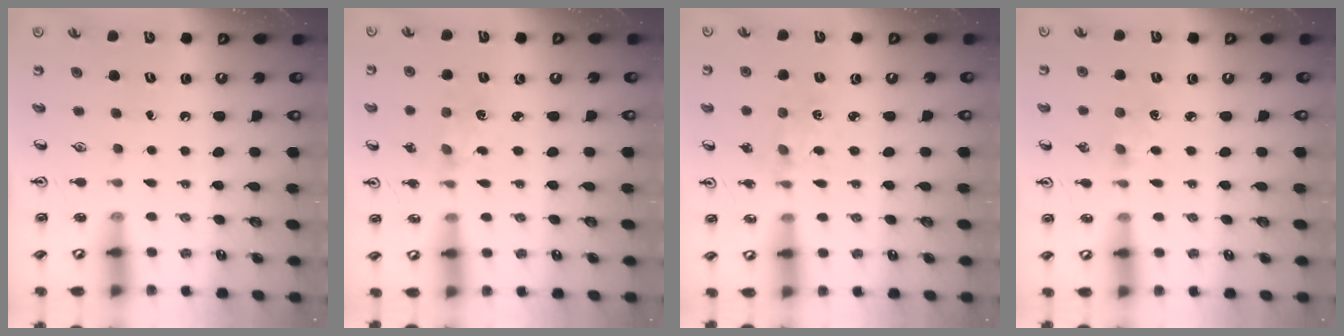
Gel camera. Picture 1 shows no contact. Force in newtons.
{"total": 2.7, "press": 2.7, "slide": 0.3}
{"total": 1.1, "press": 1.1, "slide": 0.2}
{"total": 2.2, "press": 2.2, "slide": 0.4}